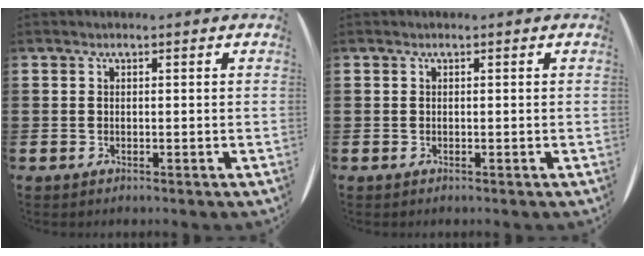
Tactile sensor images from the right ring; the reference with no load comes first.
{"total": 0.0}